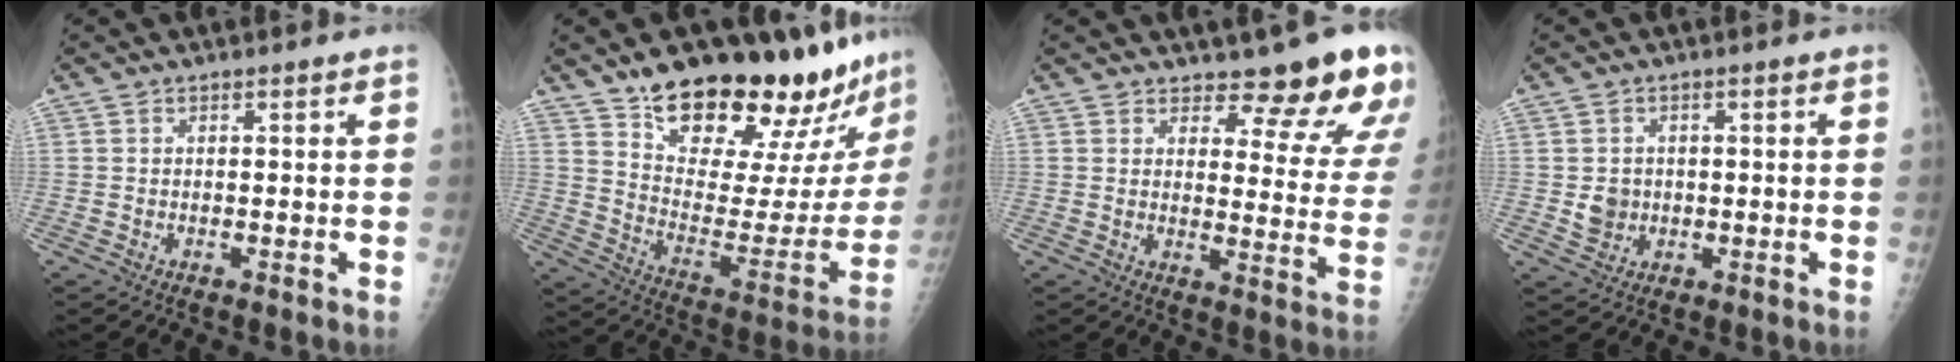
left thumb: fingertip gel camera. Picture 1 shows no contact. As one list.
[{"total": 27.6, "force": [22.2, 7.9, 14.3], "torque": [-0.175, -0.133, 0.317]}, {"total": 14.2, "force": [12.0, 4.6, 6.1], "torque": [-0.023, -0.092, 0.131]}, {"total": 3.7, "force": [-0.1, 3.4, 1.5], "torque": [-0.008, 0.002, 0.004]}]